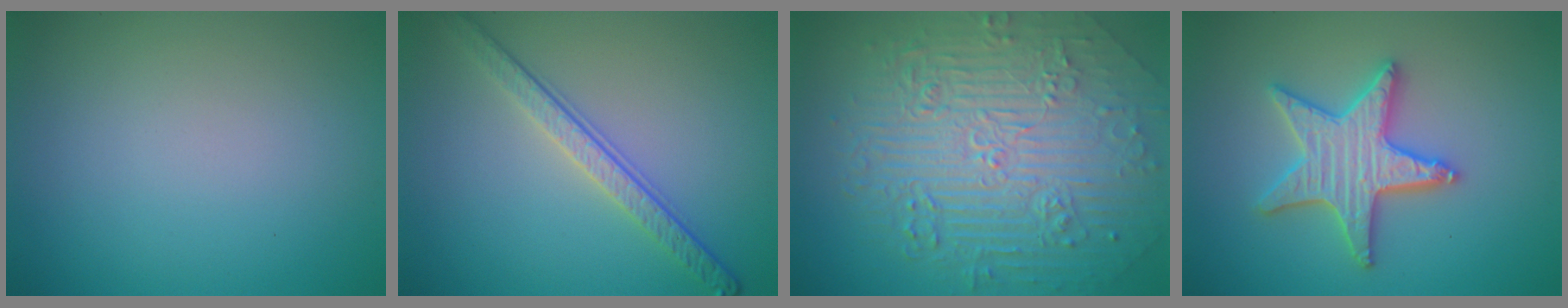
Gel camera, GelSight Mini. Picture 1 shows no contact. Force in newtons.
{"total": 3.8, "press": 3.0, "slide": 2.4}
{"total": 10.6, "press": 7.0, "slide": 7.9}
{"total": 4.5, "press": 4.4, "slide": 0.8}